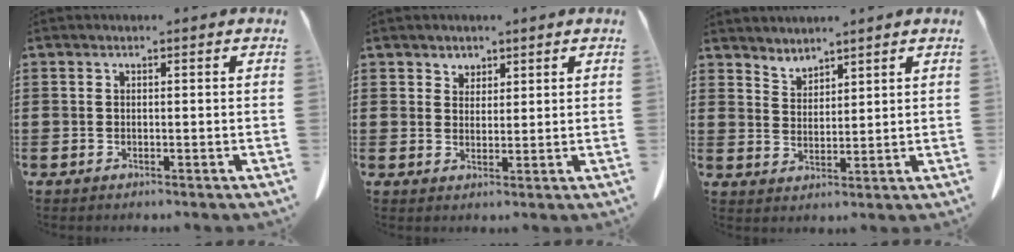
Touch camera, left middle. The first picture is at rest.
{"total": 2.3, "force": [1.9, 1.3, 0.0], "torque": [-0.008, 0.005, 0.037]}
{"total": 3.1, "force": [3.1, 0.4, -0.4], "torque": [-0.003, -0.012, 0.060]}